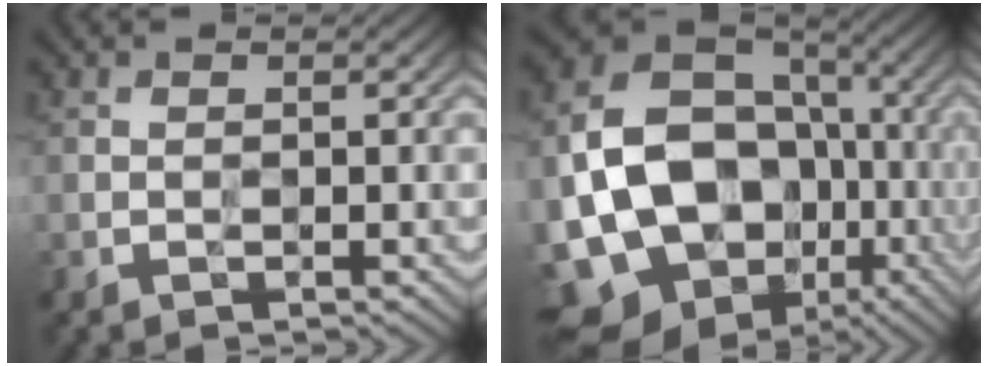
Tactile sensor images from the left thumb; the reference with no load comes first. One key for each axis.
{"total": 19.4, "fx": -5.0, "fy": 15.4, "fz": 10.7, "tx": -0.240, "ty": -0.039, "tz": -0.072}